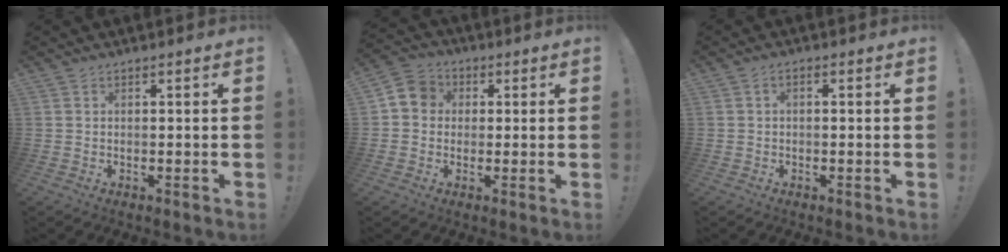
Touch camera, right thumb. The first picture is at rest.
{"total": 6.6, "force": [0.4, 6.1, 2.3], "torque": [-0.037, 0.016, 0.011]}
{"total": 1.5, "force": [-0.8, 0.6, 1.0], "torque": [-0.021, 0.006, -0.014]}